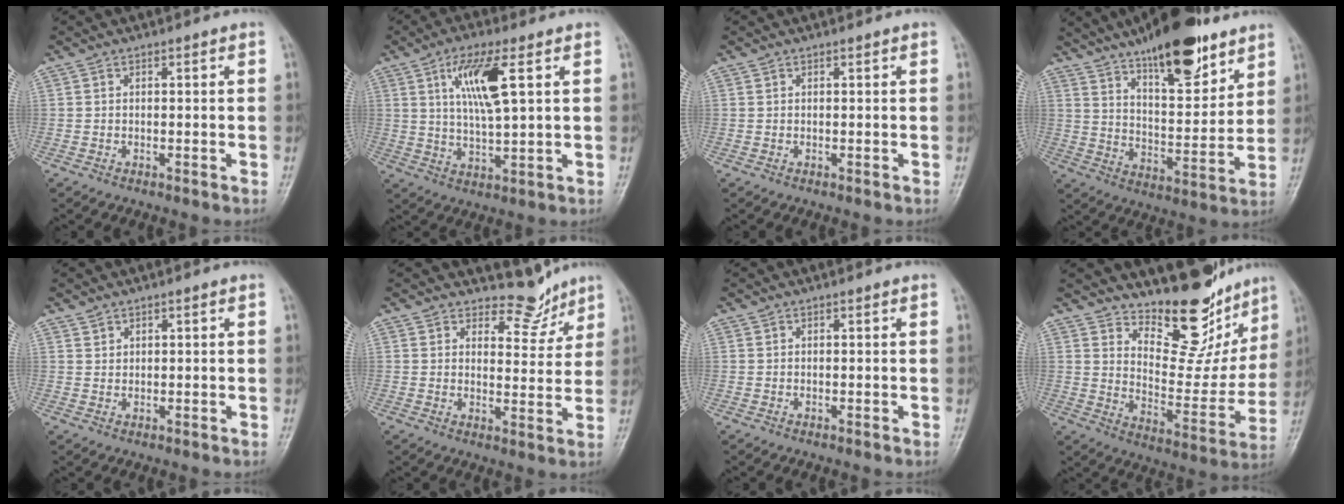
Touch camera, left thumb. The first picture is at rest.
{"total": 10.3, "force": [3.5, 2.7, 9.3], "torque": [-0.178, -0.012, 0.069]}
{"total": 0.0}
{"total": 19.3, "force": [12.9, 6.7, 12.6], "torque": [-0.160, -0.066, 0.211]}
{"total": 1.1, "force": [0.9, 0.6, 0.1], "torque": [0.012, -0.007, 0.015]}
{"total": 5.8, "force": [5.2, 2.5, 0.4], "torque": [0.022, -0.048, 0.078]}
{"total": 0.0}
{"total": 16.4, "force": [13.6, 6.4, 6.4], "torque": [-0.033, -0.107, 0.205]}